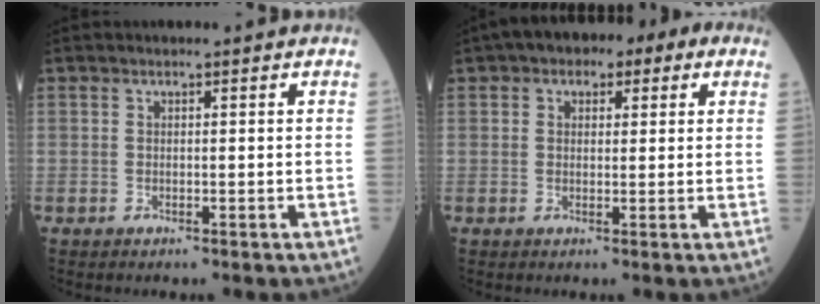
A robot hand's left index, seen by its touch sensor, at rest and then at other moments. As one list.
[{"total": 7.8, "force": [3.7, 3.9, 5.7], "torque": [-0.078, 0.036, 0.048]}]